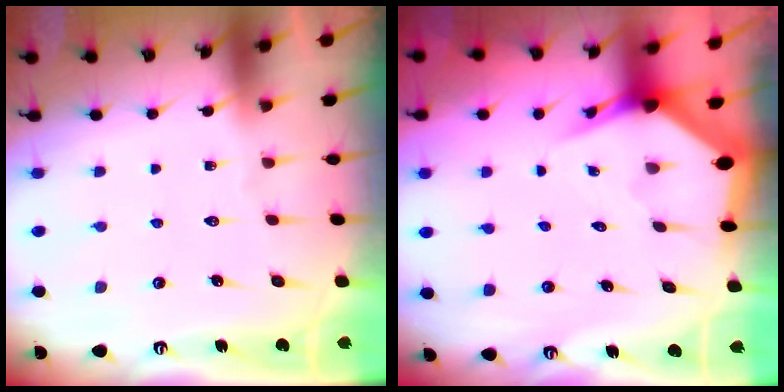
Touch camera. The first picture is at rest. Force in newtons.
{"total": 3.9, "press": 3.9, "slide": 0.4}